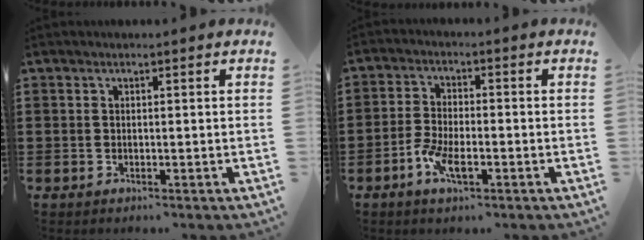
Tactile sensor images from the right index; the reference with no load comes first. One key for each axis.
{"total": 4.8, "fx": -2.4, "fy": 1.8, "fz": 3.7, "tx": -0.089, "ty": 0.000, "tz": -0.050}